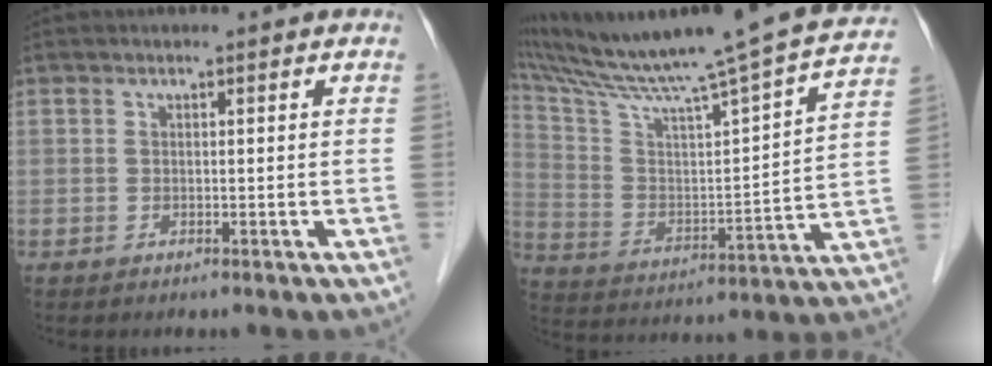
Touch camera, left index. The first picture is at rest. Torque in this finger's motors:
{"motor_torque": [0.92, -1.22, 0.26, 0.05]}